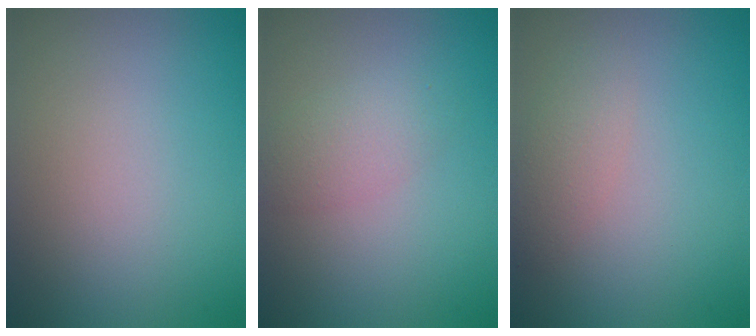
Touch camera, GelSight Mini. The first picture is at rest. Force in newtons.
{"total": 2.3, "press": 2.3, "slide": 0.1}
{"total": 2.0, "press": 2.0, "slide": 0.0}